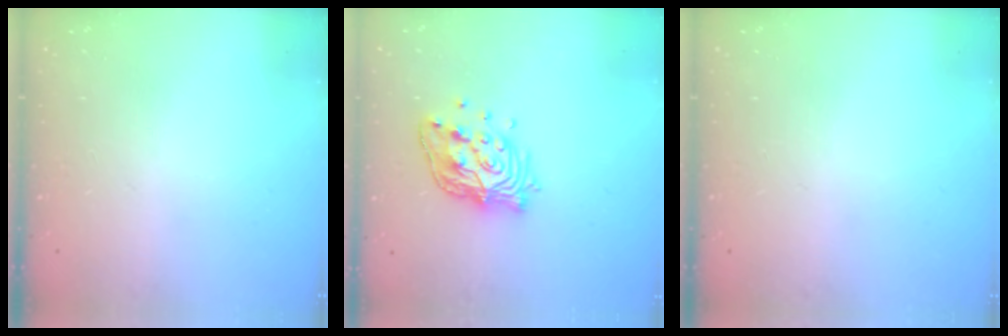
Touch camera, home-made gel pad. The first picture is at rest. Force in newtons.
{"total": 14.4, "press": 14.3, "slide": 1.0}
{"total": 0.0}